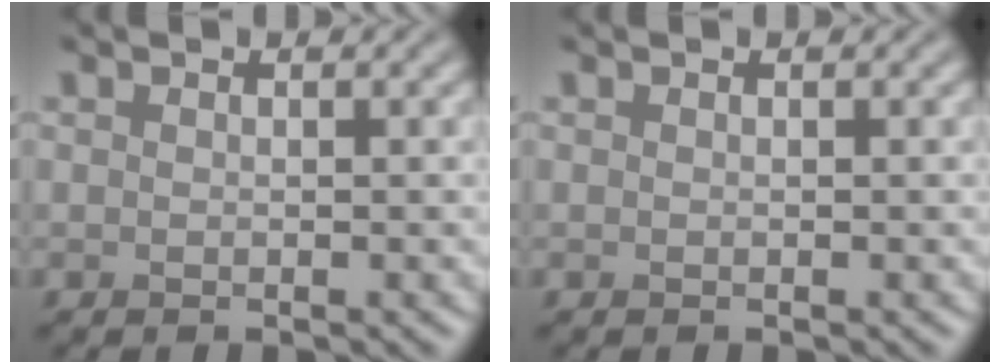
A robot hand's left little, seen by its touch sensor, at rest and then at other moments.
{"total": 0.0}